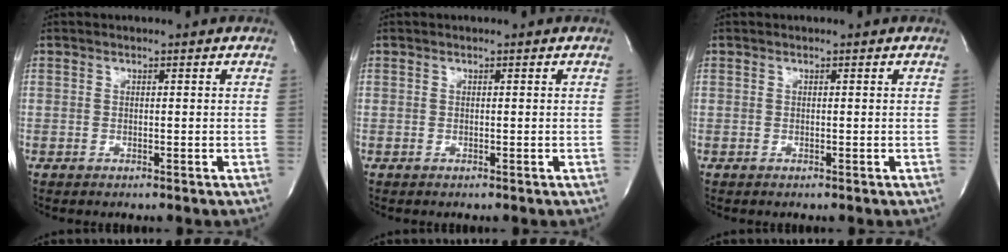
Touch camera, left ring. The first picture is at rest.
{"total": 0.0}
{"total": 0.0}